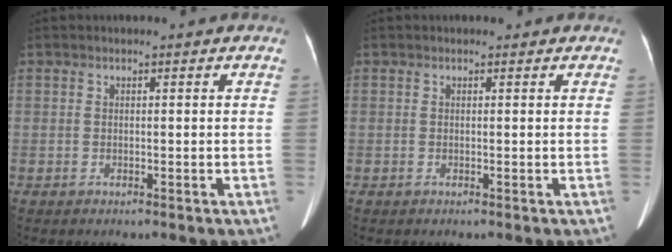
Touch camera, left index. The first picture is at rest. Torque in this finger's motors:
{"motor_torque": [0.34, -0.13, 0.04, 0.02]}